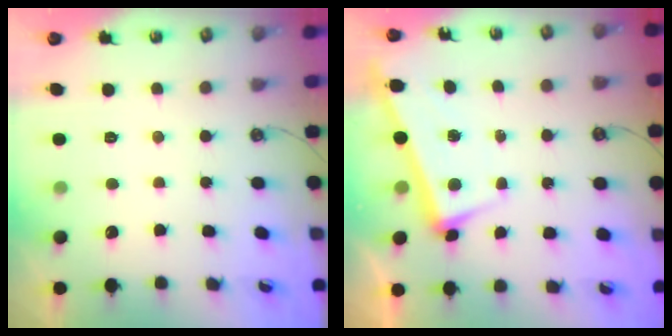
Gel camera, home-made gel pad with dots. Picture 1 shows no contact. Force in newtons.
{"total": 3.4, "press": 3.3, "slide": 1.1}